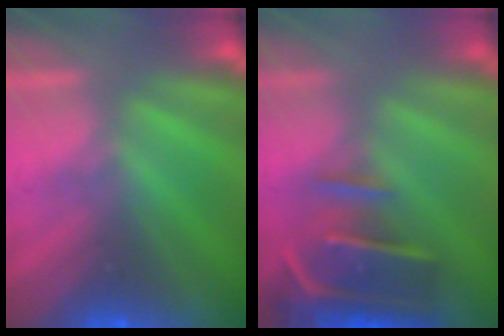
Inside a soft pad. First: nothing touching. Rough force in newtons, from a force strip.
{"total": 7.5}